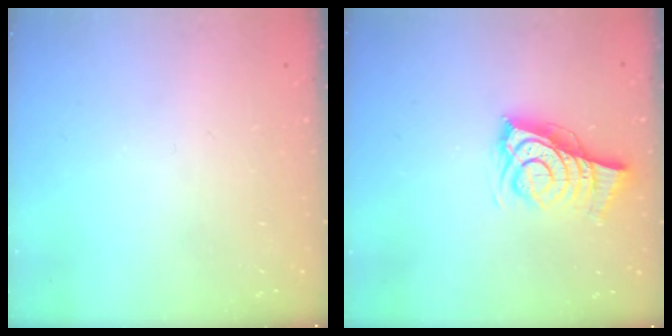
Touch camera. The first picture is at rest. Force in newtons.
{"total": 8.7, "press": 8.5, "slide": 1.6}